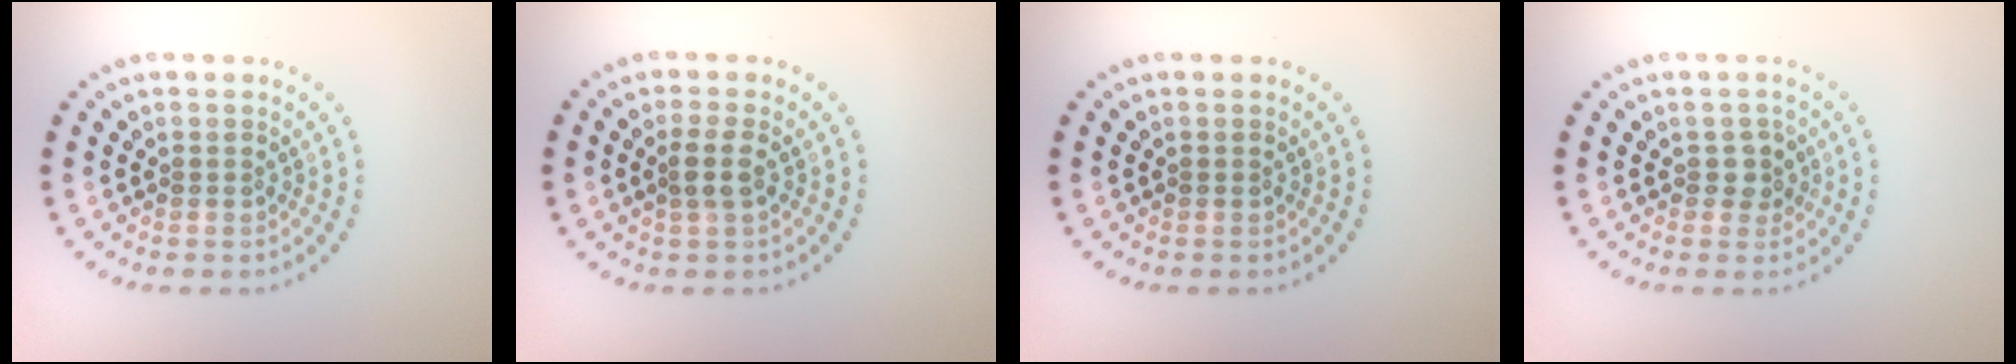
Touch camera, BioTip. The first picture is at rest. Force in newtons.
{"total": 1.8, "press": 1.6, "slide": 0.9}
{"total": 0.0}
{"total": 1.6, "press": 1.5, "slide": 0.6}